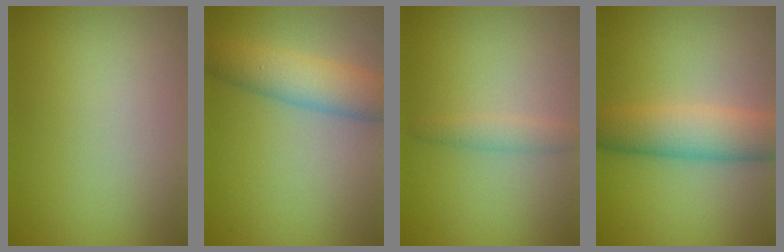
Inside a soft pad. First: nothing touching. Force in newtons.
{"total": 5.6, "press": 5.6, "slide": 0.2}
{"total": 1.5, "press": 1.5, "slide": 0.1}
{"total": 5.6, "press": 5.6, "slide": 0.1}